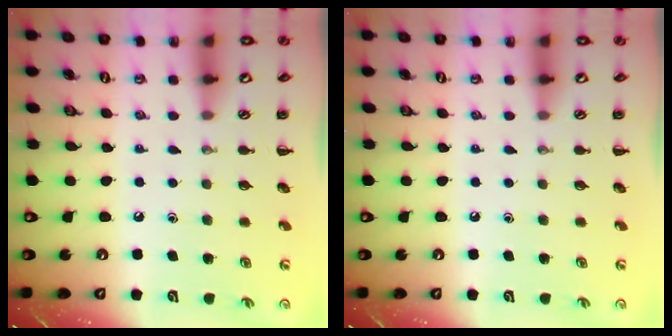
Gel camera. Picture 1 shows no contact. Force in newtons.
{"total": 0.0}